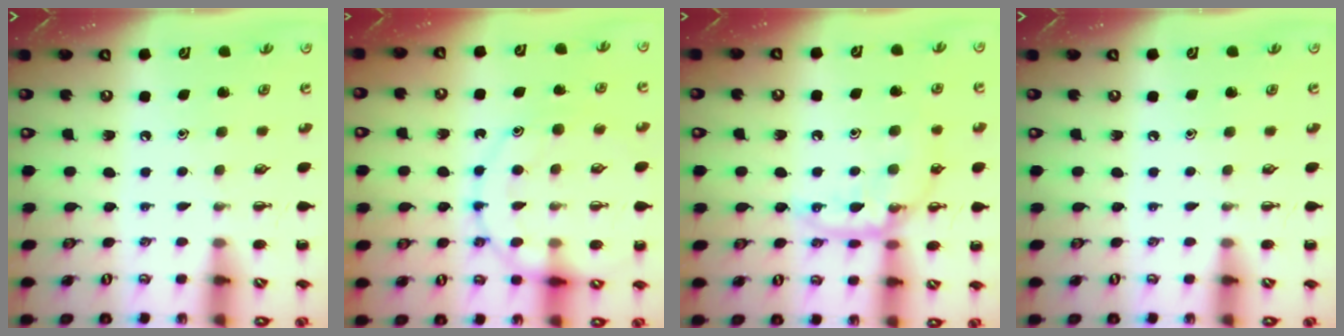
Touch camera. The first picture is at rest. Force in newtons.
{"total": 14.9, "press": 14.8, "slide": 1.8}
{"total": 12.9, "press": 12.9, "slide": 1.3}
{"total": 0.0}